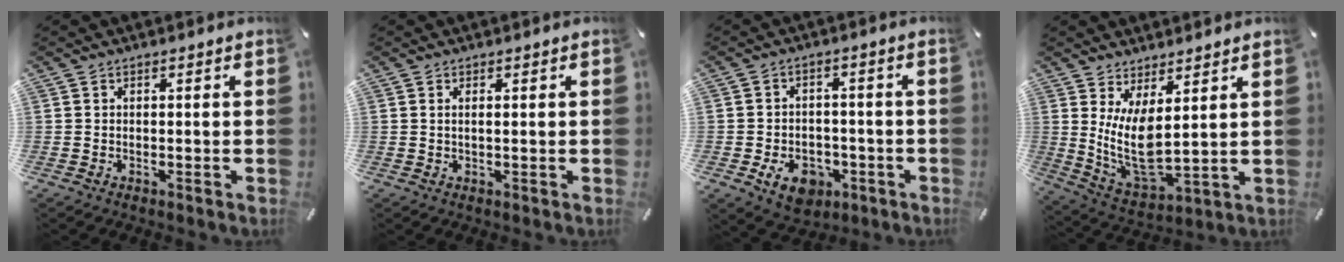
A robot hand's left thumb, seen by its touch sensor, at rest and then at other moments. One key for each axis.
{"total": 1.2, "fx": 0.3, "fy": 0.0, "fz": 1.2, "tx": -0.024, "ty": -0.004, "tz": 0.005}
{"total": 8.3, "fx": -3.6, "fy": 6.1, "fz": 4.3, "tx": -0.074, "ty": 0.015, "tz": -0.066}
{"total": 10.6, "fx": 3.9, "fy": 4.4, "fz": 8.8, "tx": -0.184, "ty": -0.041, "tz": 0.076}